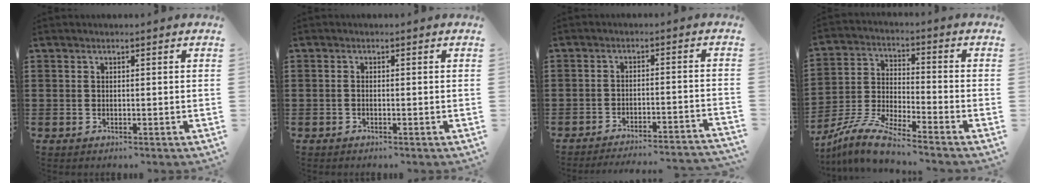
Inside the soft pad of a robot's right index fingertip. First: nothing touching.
{"total": 0.5, "force": [-0.4, 0.1, 0.3], "torque": [-0.008, -0.004, -0.006]}
{"total": 3.4, "force": [-3.3, -0.3, 0.7], "torque": [-0.018, -0.005, -0.070]}
{"total": 7.8, "force": [-7.3, 0.1, 2.8], "torque": [-0.072, -0.005, -0.148]}